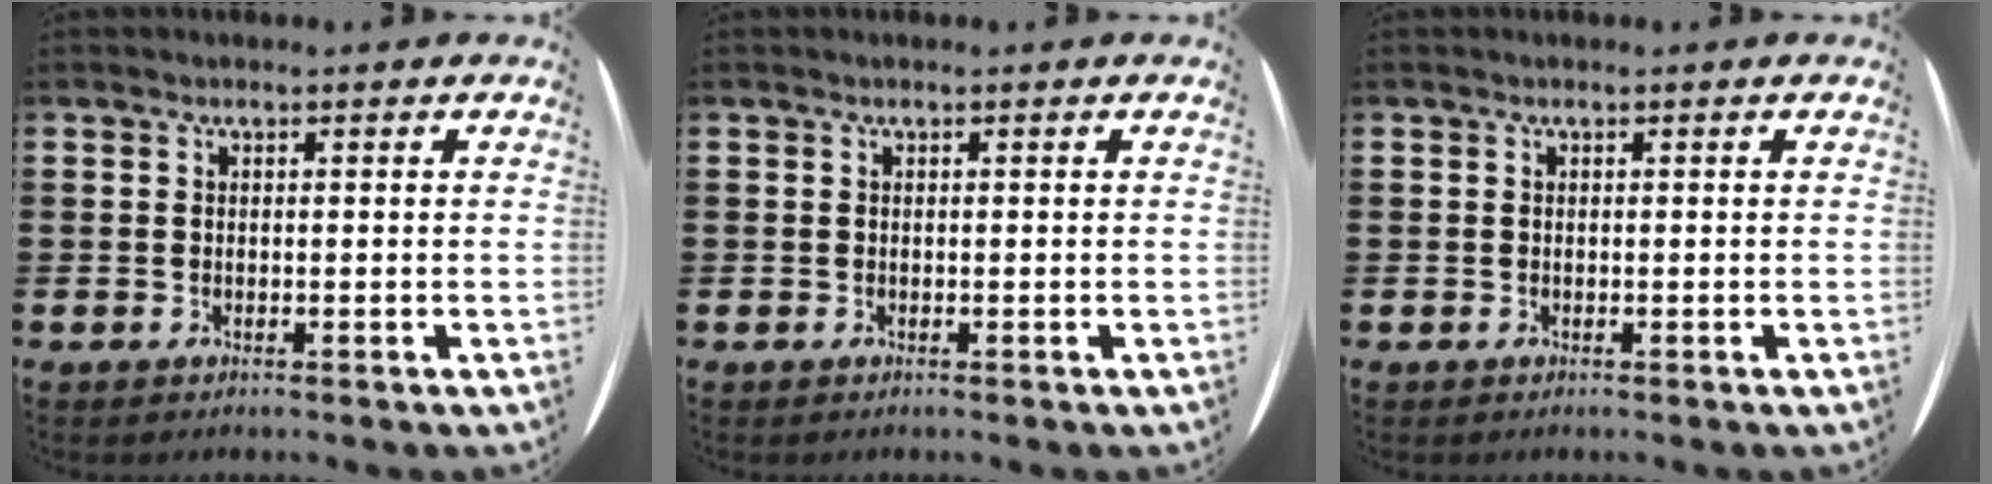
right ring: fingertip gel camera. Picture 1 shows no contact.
{"total": 0.0}
{"total": 0.0}